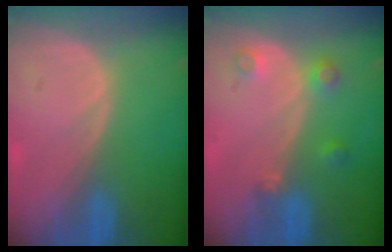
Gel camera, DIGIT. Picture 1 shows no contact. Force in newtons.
{"total": 3.4, "press": 3.0, "slide": 1.5}